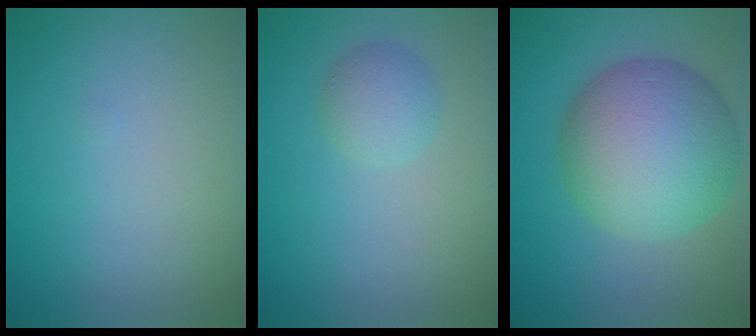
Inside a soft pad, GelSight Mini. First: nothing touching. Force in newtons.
{"total": 2.2, "press": 2.2, "slide": 0.2}
{"total": 10.4, "press": 10.4, "slide": 0.3}